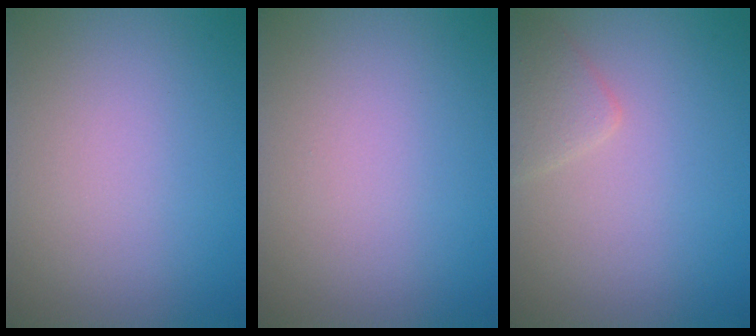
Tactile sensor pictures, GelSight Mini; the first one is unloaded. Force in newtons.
{"total": 0.0}
{"total": 1.8, "press": 1.8, "slide": 0.0}